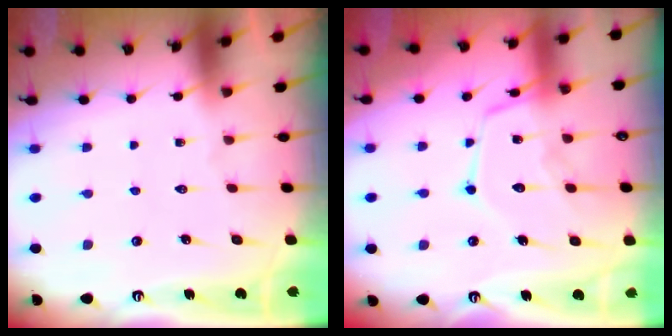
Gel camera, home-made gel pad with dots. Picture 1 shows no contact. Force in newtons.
{"total": 15.8, "press": 15.7, "slide": 1.4}